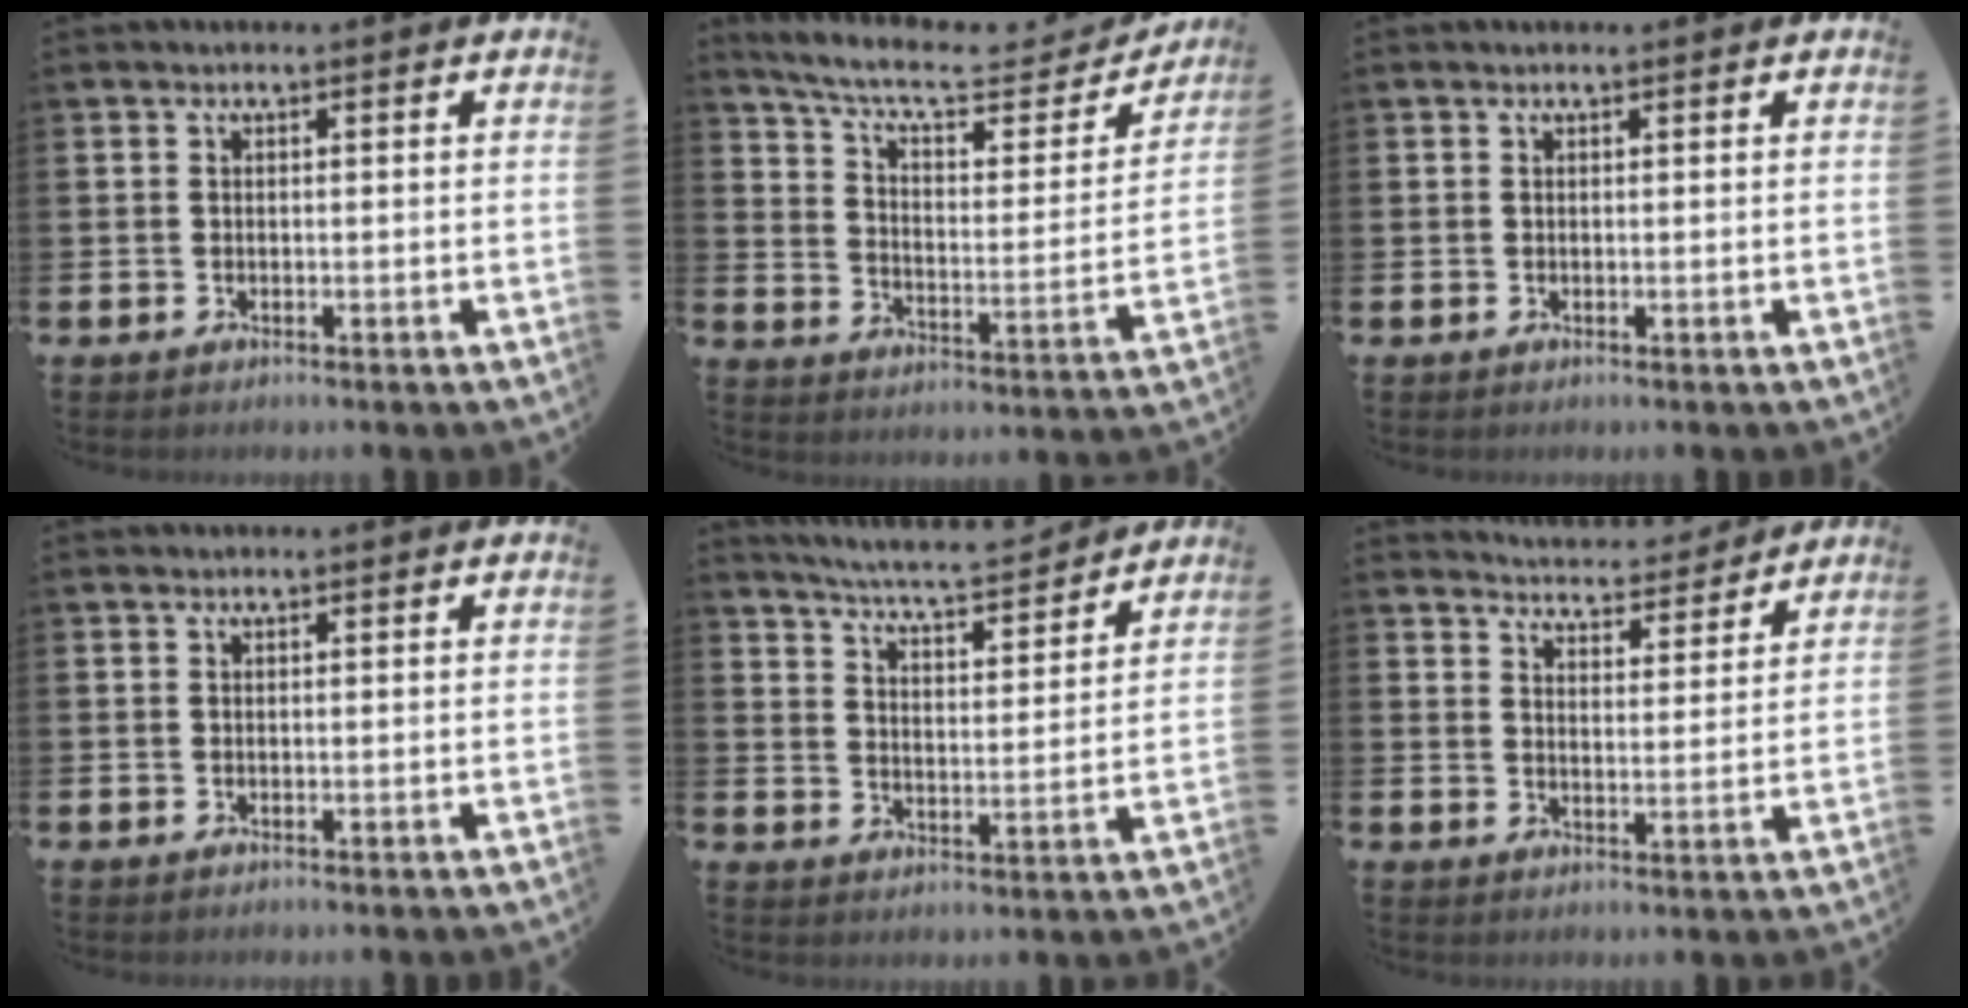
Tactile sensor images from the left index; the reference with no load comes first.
{"total": 9.2, "force": [7.8, 2.7, 4.1], "torque": [-0.103, -0.050, 0.128]}
{"total": 0.0}
{"total": 0.0}
{"total": 6.2, "force": [6.0, 0.1, 1.4], "torque": [-0.046, -0.047, 0.101]}
{"total": 4.8, "force": [4.8, 0.5, -0.1], "torque": [-0.014, -0.037, 0.083]}